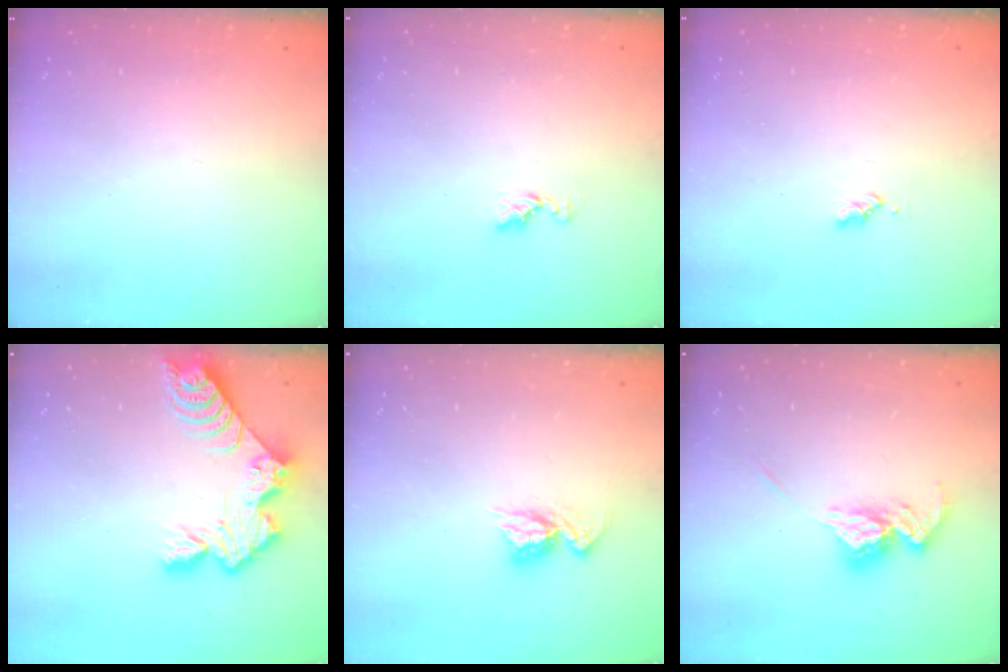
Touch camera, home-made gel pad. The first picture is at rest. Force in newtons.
{"total": 5.1, "press": 5.1, "slide": 0.6}
{"total": 1.6, "press": 1.6, "slide": 0.3}
{"total": 10.9, "press": 10.9, "slide": 0.8}
{"total": 8.1, "press": 8.1, "slide": 0.8}
{"total": 11.8, "press": 11.8, "slide": 0.5}